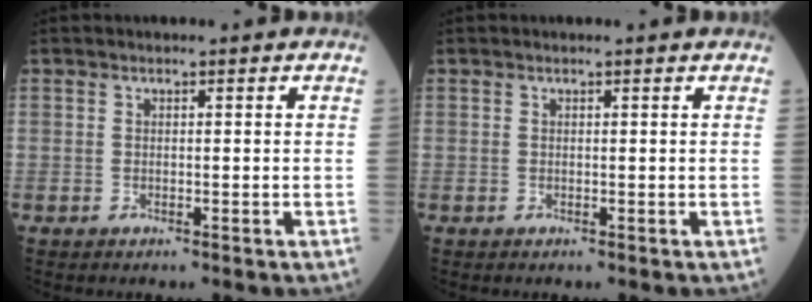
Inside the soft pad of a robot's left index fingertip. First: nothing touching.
{"total": 0.9, "force": [0.9, -0.1, 0.3], "torque": [-0.011, 0.001, 0.011]}